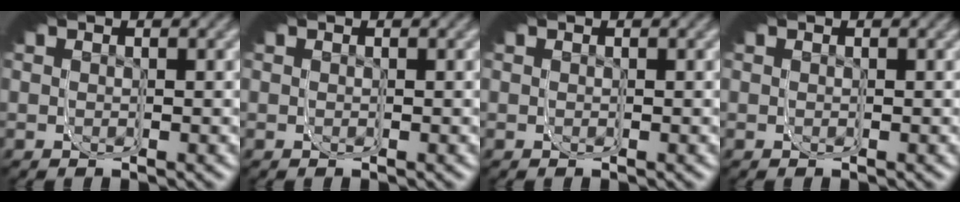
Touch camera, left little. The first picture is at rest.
{"total": 0.0}
{"total": 0.0}
{"total": 0.0}